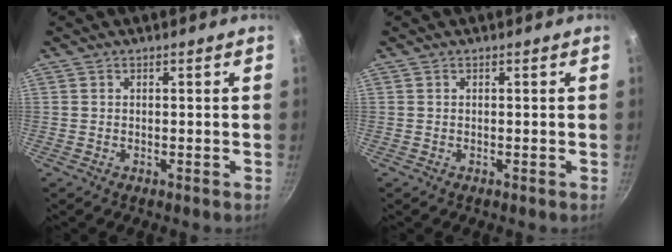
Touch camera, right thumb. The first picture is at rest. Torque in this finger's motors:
{"motor_torque": [-0.01, 0.00, 0.02, 0.00, 0.00]}